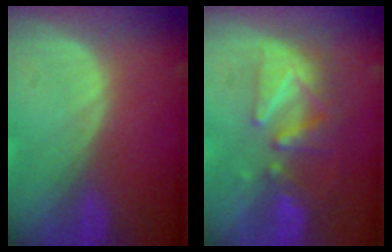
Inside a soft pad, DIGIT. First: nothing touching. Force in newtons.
{"total": 8.6, "press": 8.0, "slide": 3.1}